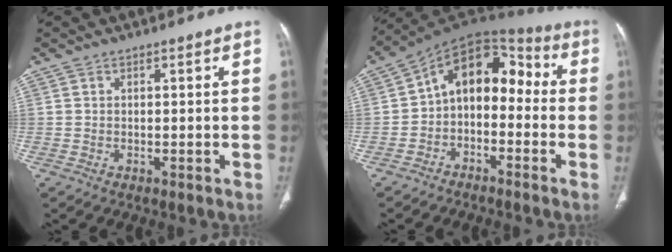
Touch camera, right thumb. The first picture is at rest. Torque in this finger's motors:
{"motor_torque": [0.03, 0.35, 1.06, -0.72, 0.08]}